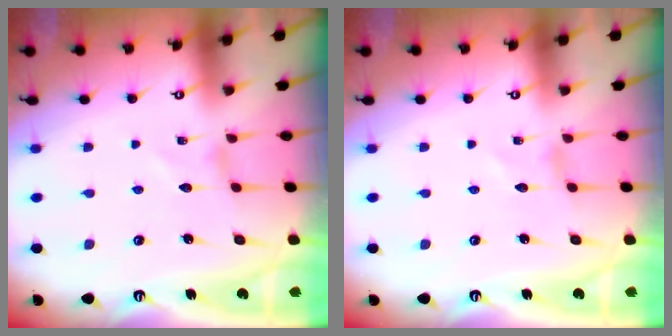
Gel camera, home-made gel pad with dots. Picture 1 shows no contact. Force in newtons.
{"total": 0.0}